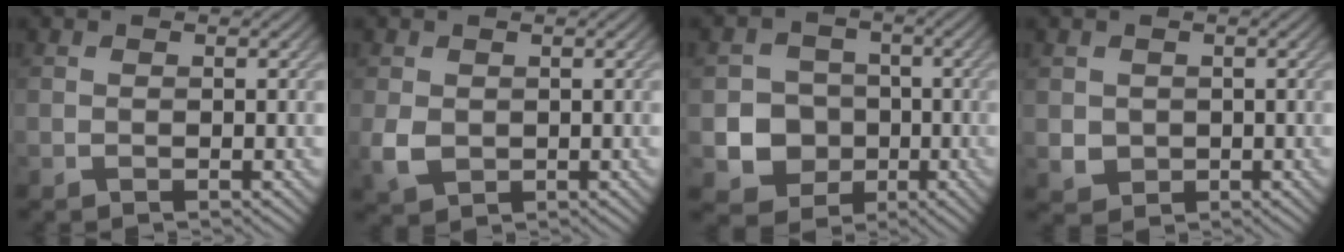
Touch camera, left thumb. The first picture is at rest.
{"total": 3.1, "force": [0.0, 2.5, 1.8], "torque": [-0.047, -0.007, 0.003]}
{"total": 6.5, "force": [-1.4, 5.9, 2.5], "torque": [-0.056, -0.012, -0.045]}
{"total": 2.3, "force": [0.3, 2.2, 0.6], "torque": [-0.023, -0.010, 0.004]}